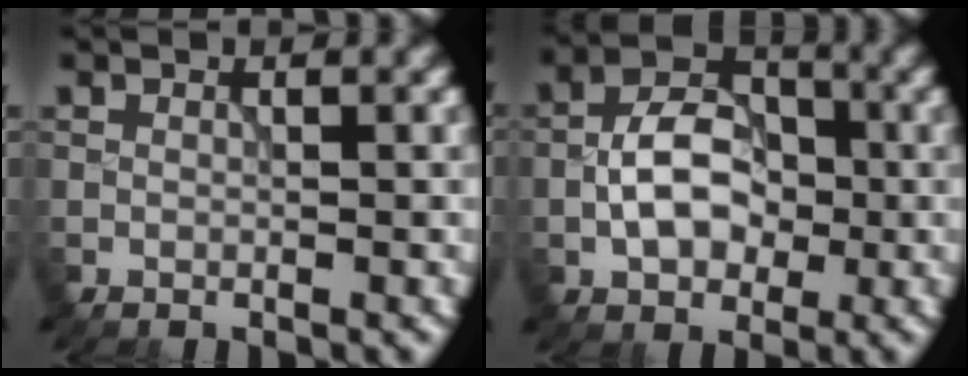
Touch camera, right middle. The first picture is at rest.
{"total": 5.9, "force": [-1.1, 3.9, 4.3], "torque": [-0.070, 0.009, -0.025]}